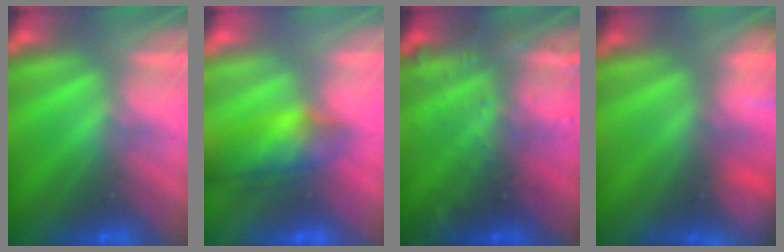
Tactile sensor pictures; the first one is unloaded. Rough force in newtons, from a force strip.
{"total": 7.5}
{"total": 2.9}
{"total": 7.7}